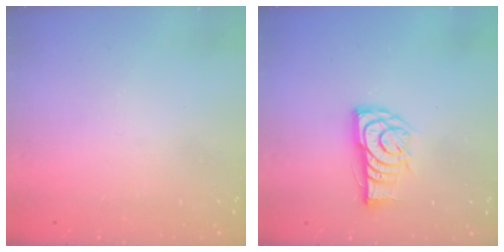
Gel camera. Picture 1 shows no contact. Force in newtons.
{"total": 11.5, "press": 11.4, "slide": 0.5}